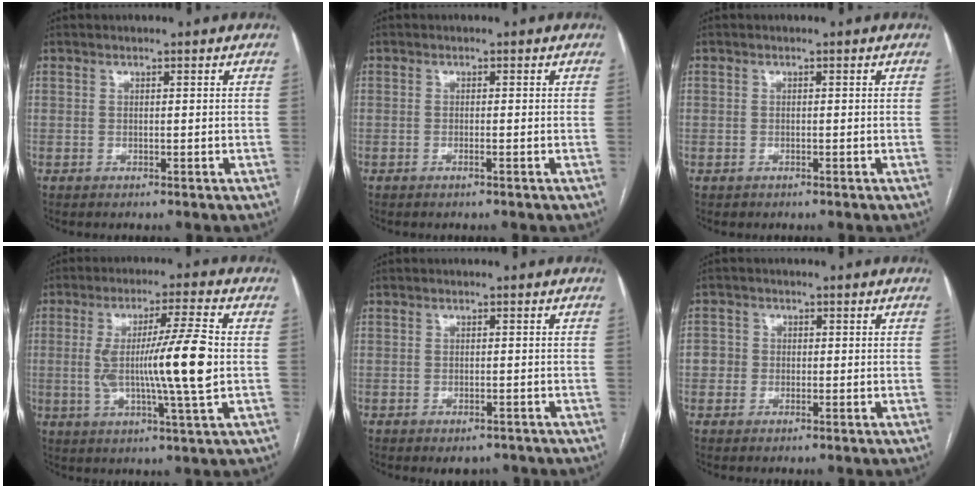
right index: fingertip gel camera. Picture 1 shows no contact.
{"total": 0.7, "force": [-0.4, -0.1, 0.6], "torque": [-0.013, -0.001, -0.005]}
{"total": 0.9, "force": [-0.3, 0.8, -0.1], "torque": [-0.002, 0.006, -0.004]}
{"total": 12.6, "force": [-0.2, -0.5, 12.6], "torque": [-0.228, 0.000, -0.006]}
{"total": 2.6, "force": [-2.0, 1.1, 1.1], "torque": [-0.009, -0.001, -0.020]}
{"total": 2.6, "force": [-0.4, 2.6, 0.5], "torque": [0.003, 0.013, -0.010]}